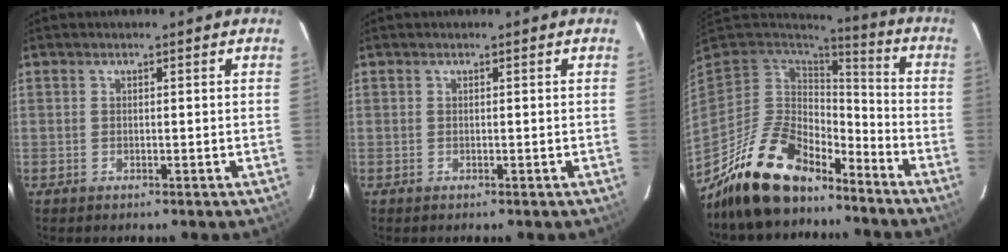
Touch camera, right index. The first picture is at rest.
{"total": 0.0}
{"total": 17.0, "force": [-13.1, 7.3, 8.1], "torque": [-0.174, -0.013, -0.229]}